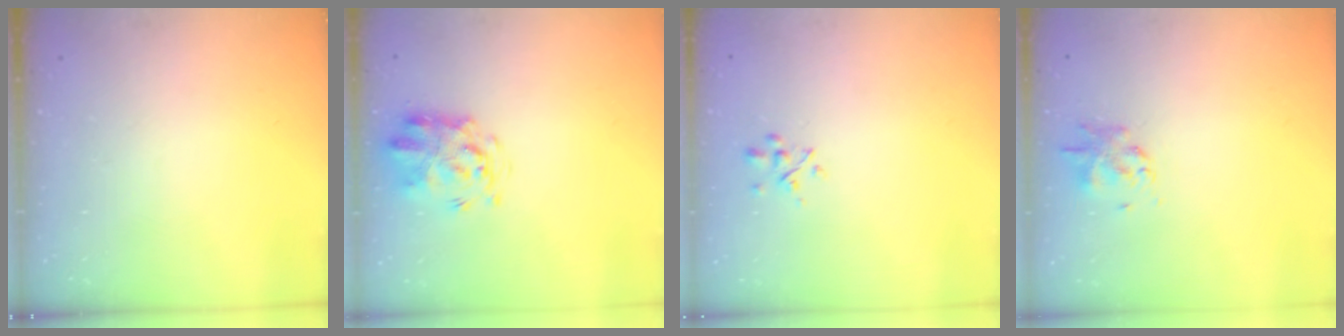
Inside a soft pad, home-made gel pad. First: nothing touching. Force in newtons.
{"total": 3.2, "press": 3.0, "slide": 1.0}
{"total": 2.5, "press": 2.4, "slide": 0.8}
{"total": 1.8, "press": 1.7, "slide": 0.4}